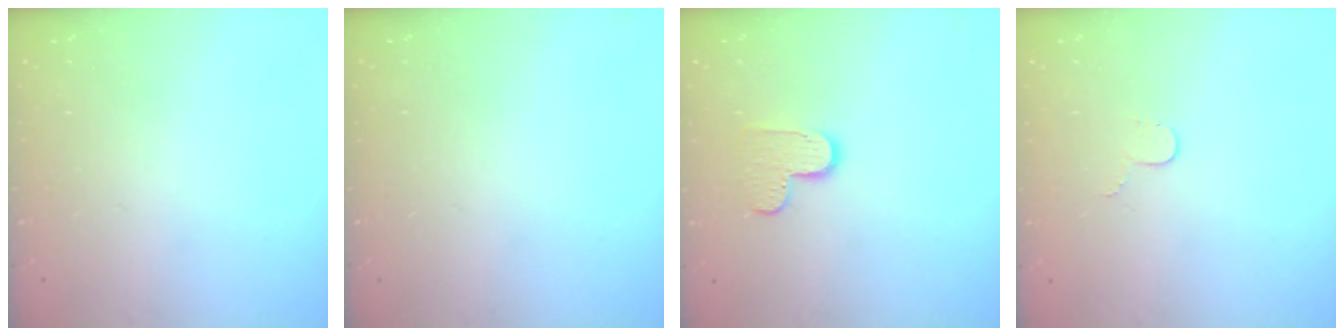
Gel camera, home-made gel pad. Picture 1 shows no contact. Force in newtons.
{"total": 0.0}
{"total": 7.0, "press": 7.0, "slide": 0.3}
{"total": 3.4, "press": 3.4, "slide": 0.4}